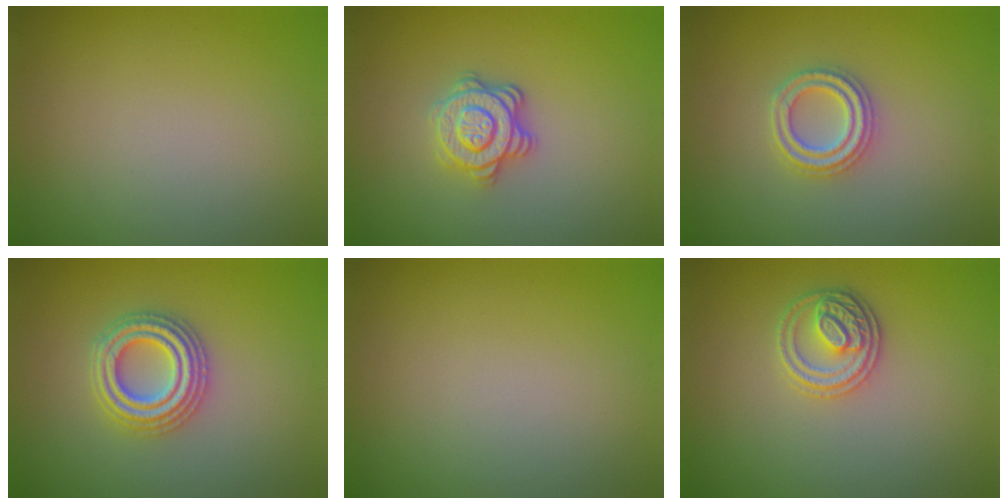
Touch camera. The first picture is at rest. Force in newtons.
{"total": 3.6, "press": 3.1, "slide": 1.9}
{"total": 3.2, "press": 3.1, "slide": 0.7}
{"total": 4.0, "press": 4.0, "slide": 0.8}
{"total": 0.0}
{"total": 2.9, "press": 2.8, "slide": 0.7}